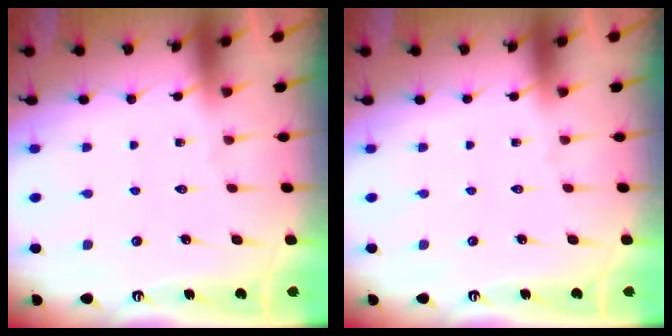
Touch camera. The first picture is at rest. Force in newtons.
{"total": 0.0}